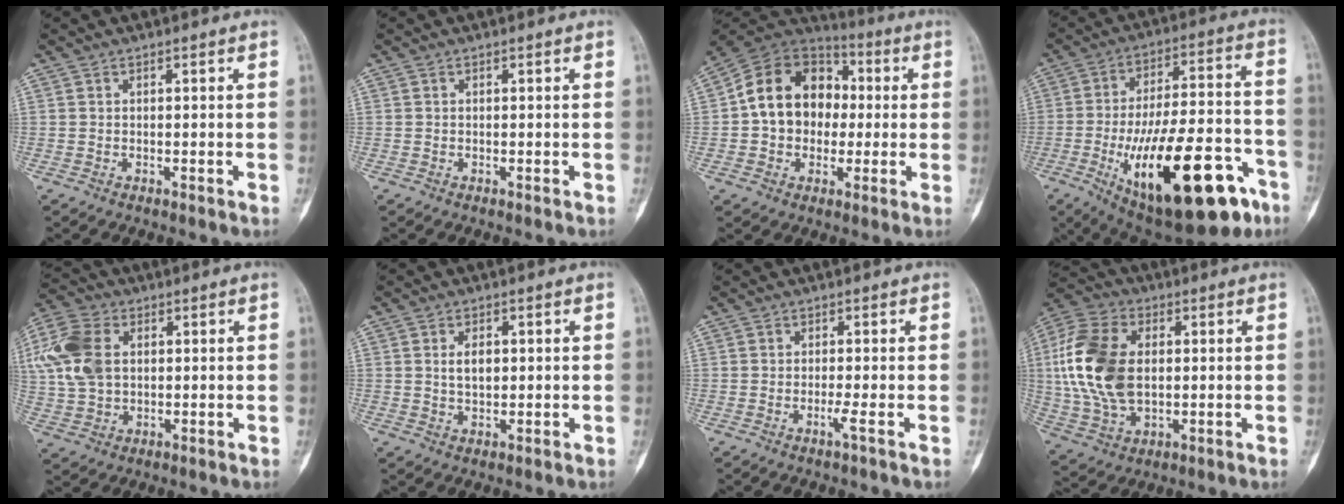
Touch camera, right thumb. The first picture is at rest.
{"total": 0.0}
{"total": 16.7, "force": [0.7, 13.1, 10.3], "torque": [-0.131, 0.038, 0.003]}
{"total": 28.7, "force": [-12.2, 10.9, 23.6], "torque": [-0.343, 0.043, -0.171]}
{"total": 14.7, "force": [3.2, 10.6, 9.7], "torque": [-0.231, 0.009, 0.061]}
{"total": 6.0, "force": [1.1, 3.7, 4.6], "torque": [-0.062, -0.005, 0.020]}
{"total": 1.4, "force": [-0.6, -0.4, 1.2], "torque": [-0.027, -0.005, -0.015]}
{"total": 18.0, "force": [1.8, 11.8, 13.5], "torque": [-0.283, 0.005, 0.035]}